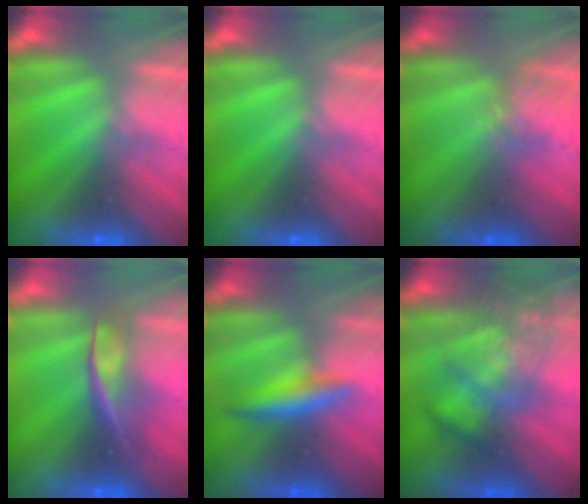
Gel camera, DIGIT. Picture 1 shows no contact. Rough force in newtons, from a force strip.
{"total": 0.0}
{"total": 4.3}
{"total": 2.3}
{"total": 2.1}
{"total": 3.9}